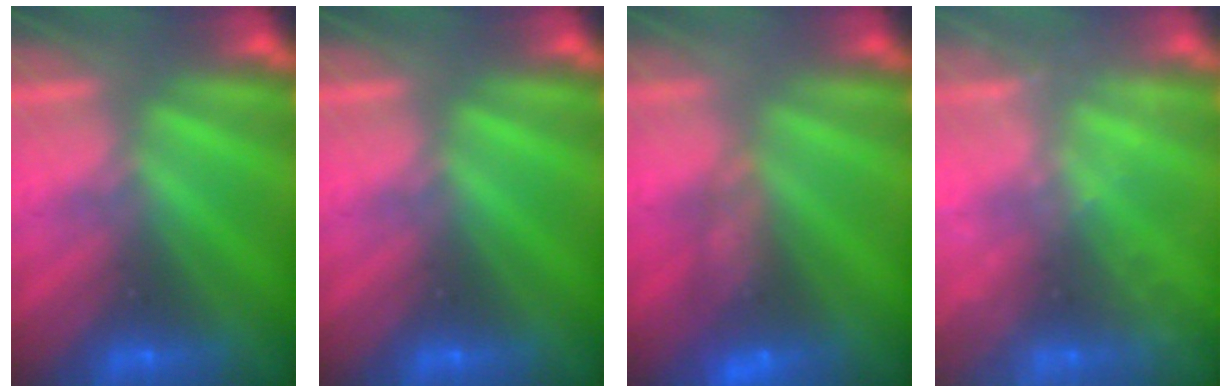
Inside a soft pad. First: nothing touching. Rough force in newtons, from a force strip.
{"total": 0.0}
{"total": 6.5}
{"total": 2.3}